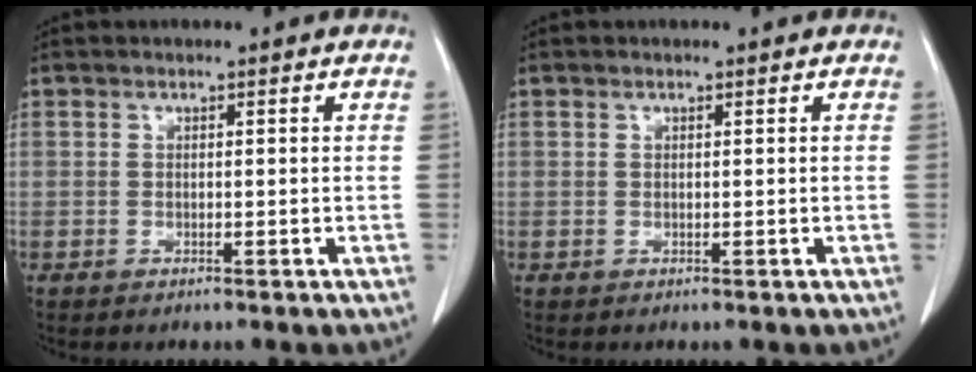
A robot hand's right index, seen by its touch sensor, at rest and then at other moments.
{"total": 0.0}